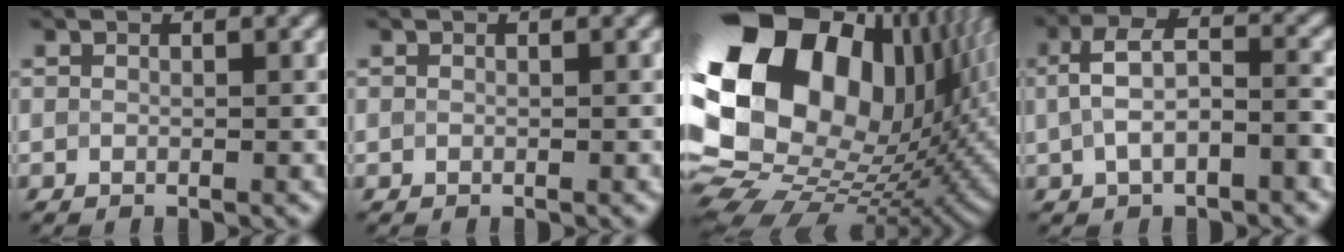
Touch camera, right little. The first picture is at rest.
{"total": 0.0}
{"total": 22.0, "force": [5.3, 15.1, 15.1], "torque": [-0.312, 0.025, 0.096]}
{"total": 4.9, "force": [-0.4, 2.6, 4.2], "torque": [-0.084, 0.011, -0.008]}